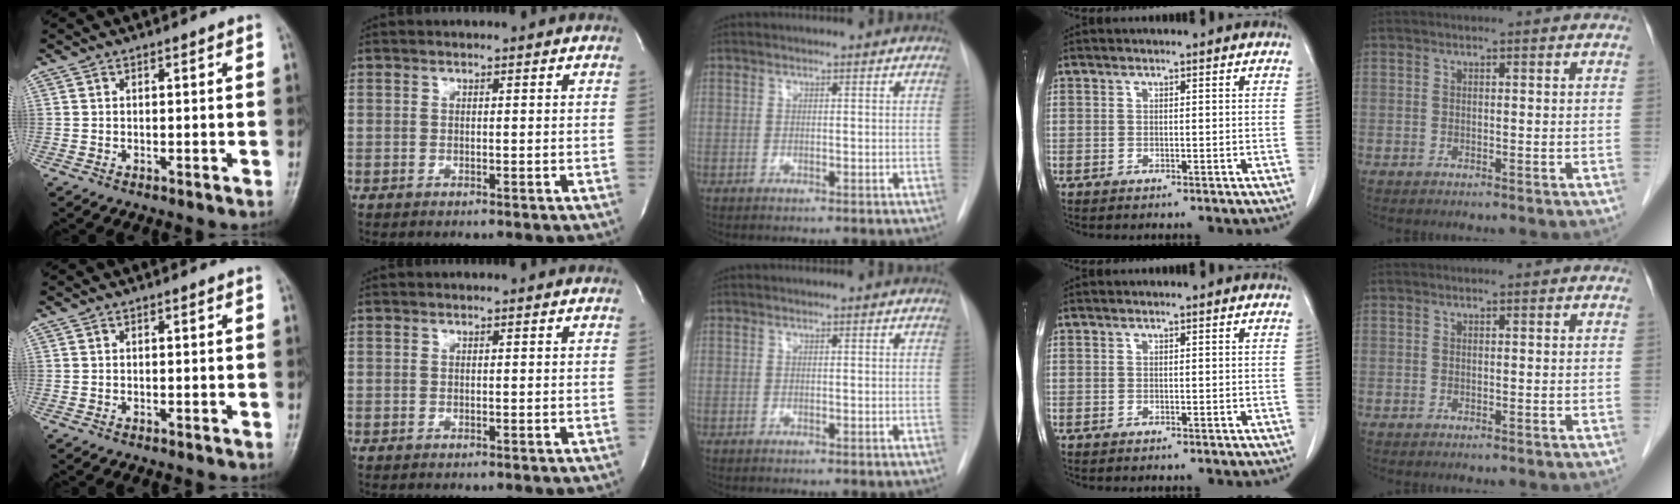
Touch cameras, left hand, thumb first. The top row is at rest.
{}